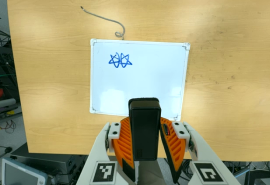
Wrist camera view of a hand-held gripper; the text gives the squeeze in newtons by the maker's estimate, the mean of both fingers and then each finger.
{"total": 6.4, "left": 5.5, "right": 7.3}